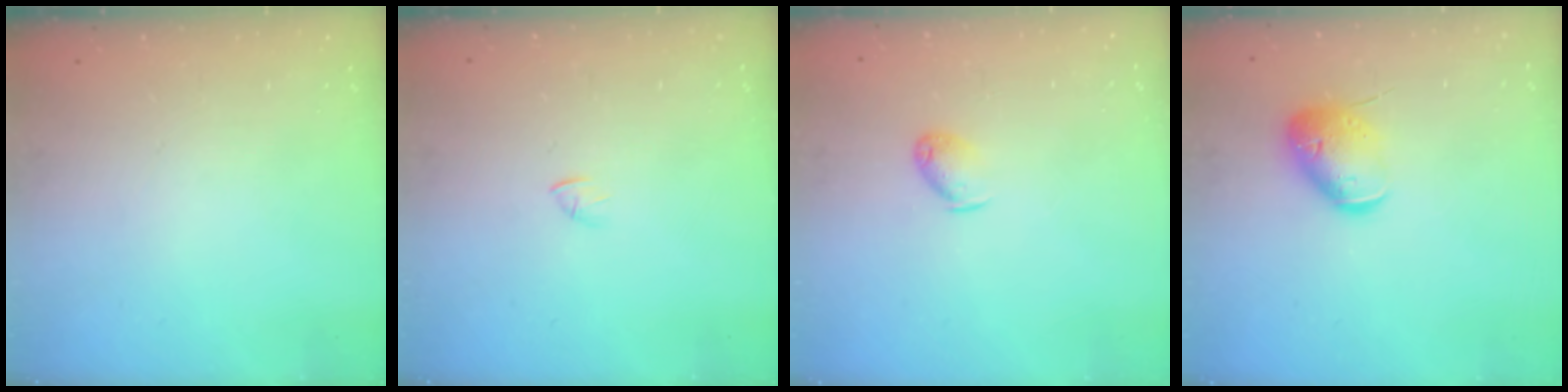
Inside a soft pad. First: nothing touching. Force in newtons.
{"total": 1.2, "press": 1.1, "slide": 0.3}
{"total": 5.2, "press": 5.2, "slide": 0.7}
{"total": 12.9, "press": 12.8, "slide": 1.7}